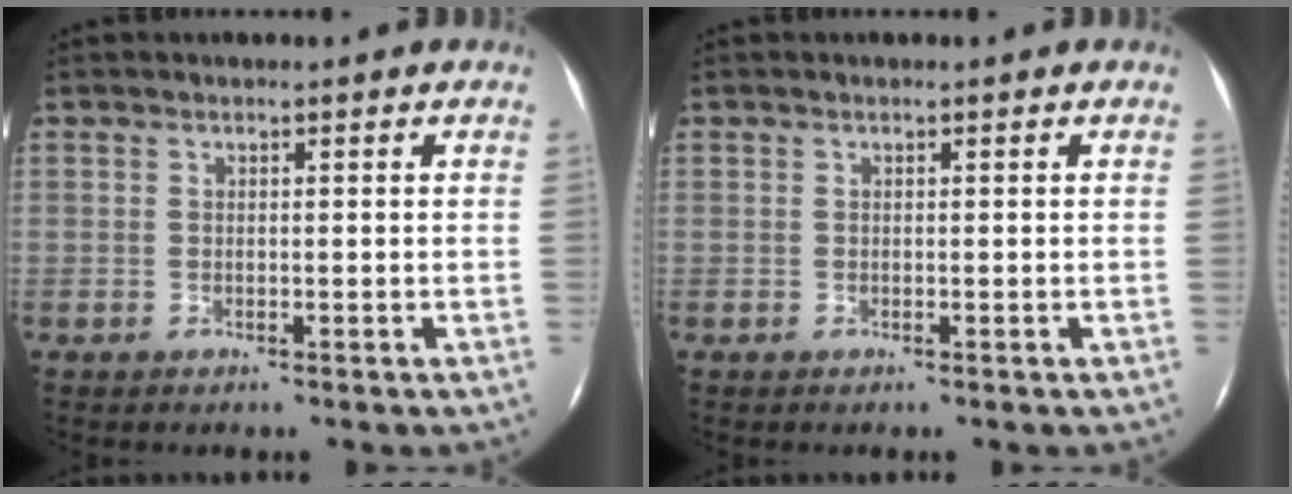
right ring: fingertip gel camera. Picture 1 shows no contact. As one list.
[{"total": 0.0}]